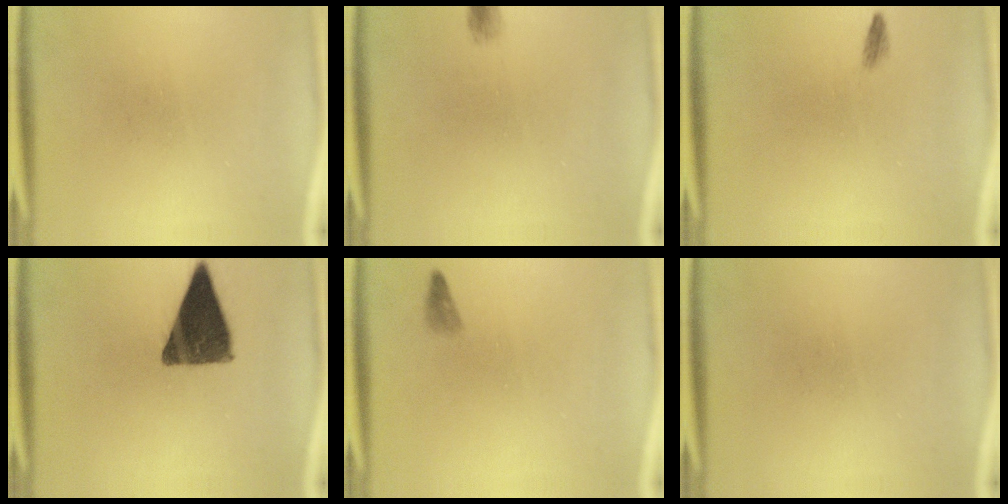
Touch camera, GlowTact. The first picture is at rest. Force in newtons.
{"total": 1.4}
{"total": 0.7}
{"total": 12.9}
{"total": 0.9}
{"total": 0.0}